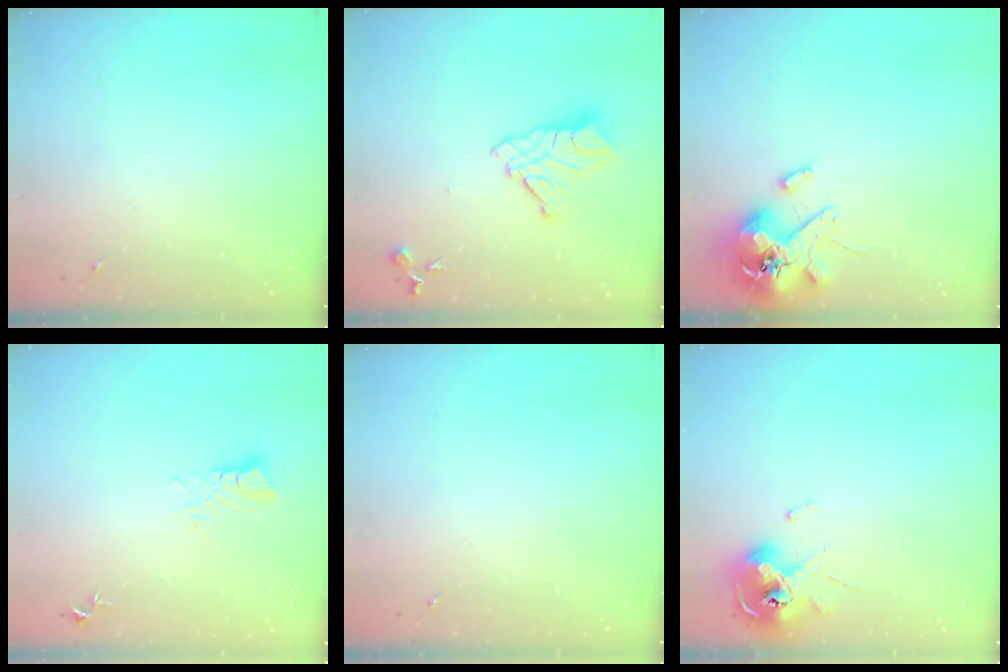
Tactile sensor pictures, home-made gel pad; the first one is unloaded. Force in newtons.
{"total": 12.8, "press": 12.7, "slide": 1.0}
{"total": 12.7, "press": 12.6, "slide": 1.9}
{"total": 3.5, "press": 3.5, "slide": 0.2}
{"total": 0.0}
{"total": 10.2, "press": 10.1, "slide": 1.4}